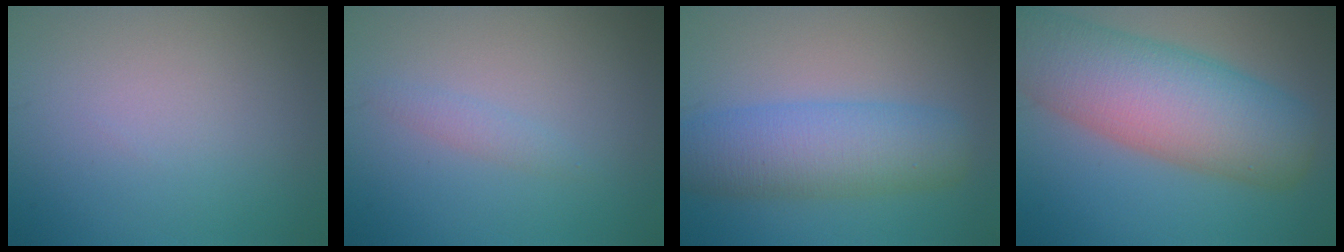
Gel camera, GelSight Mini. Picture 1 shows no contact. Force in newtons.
{"total": 1.1, "press": 1.1, "slide": 0.1}
{"total": 6.7, "press": 6.7, "slide": 0.2}
{"total": 11.3, "press": 11.3, "slide": 0.6}